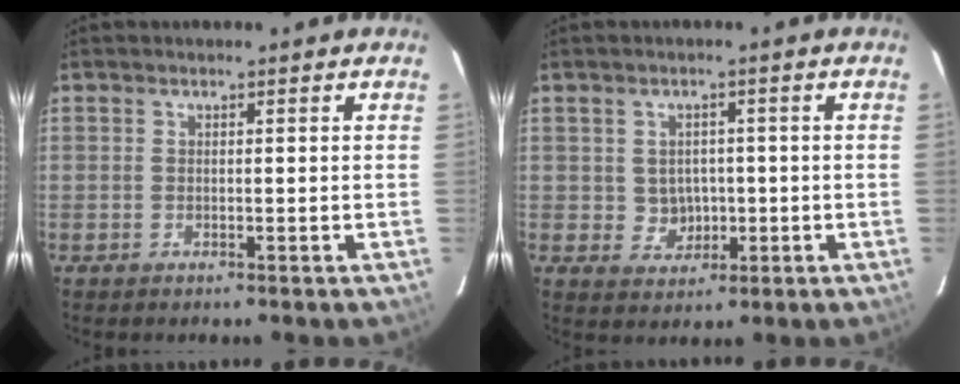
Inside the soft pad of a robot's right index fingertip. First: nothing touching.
{"total": 4.1, "force": [-0.2, 4.0, 1.0], "torque": [-0.024, 0.012, 0.010]}